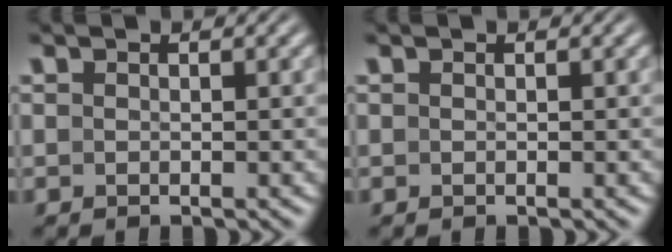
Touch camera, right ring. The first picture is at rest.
{"total": 0.0}